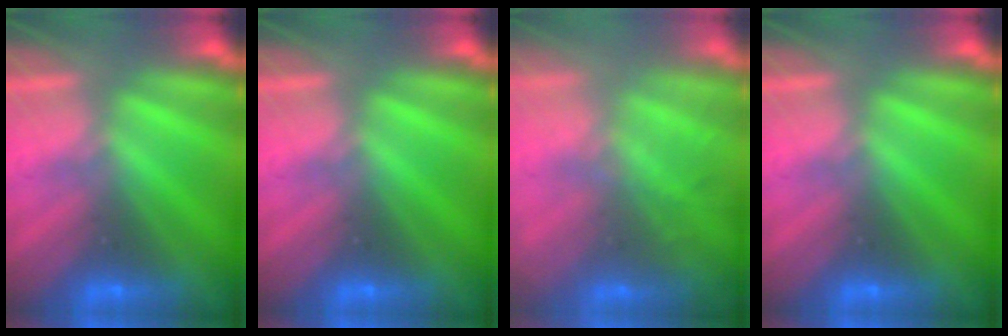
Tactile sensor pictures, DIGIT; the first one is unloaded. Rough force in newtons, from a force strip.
{"total": 0.0}
{"total": 7.7}
{"total": 0.0}